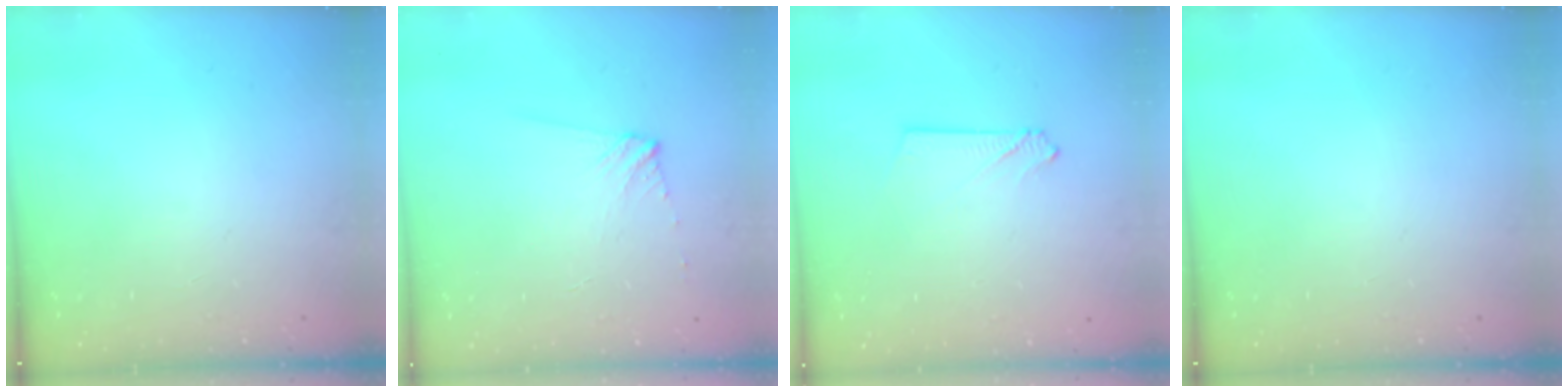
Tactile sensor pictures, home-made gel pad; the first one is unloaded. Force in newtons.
{"total": 4.6, "press": 4.5, "slide": 0.6}
{"total": 2.7, "press": 2.7, "slide": 0.3}
{"total": 0.0}